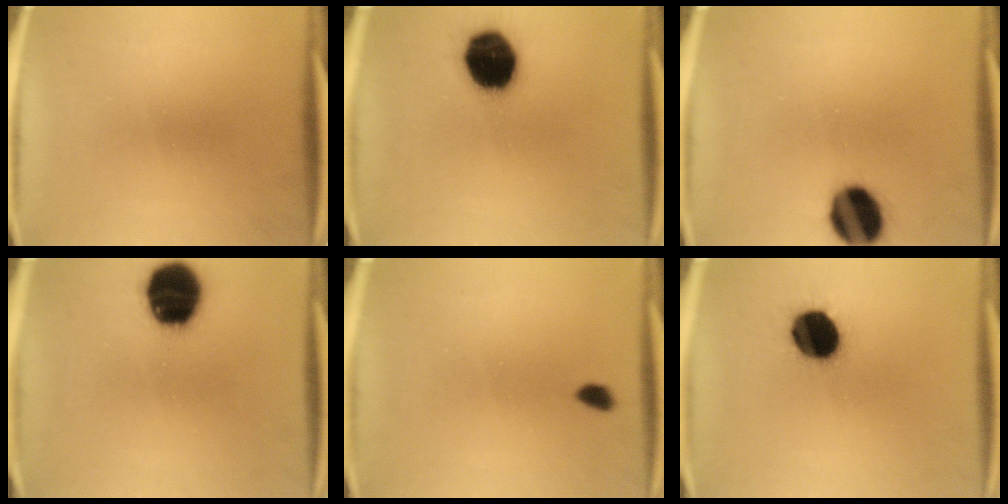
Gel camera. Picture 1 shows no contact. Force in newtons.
{"total": 16.8}
{"total": 12.7}
{"total": 17.0}
{"total": 1.7}
{"total": 13.4}